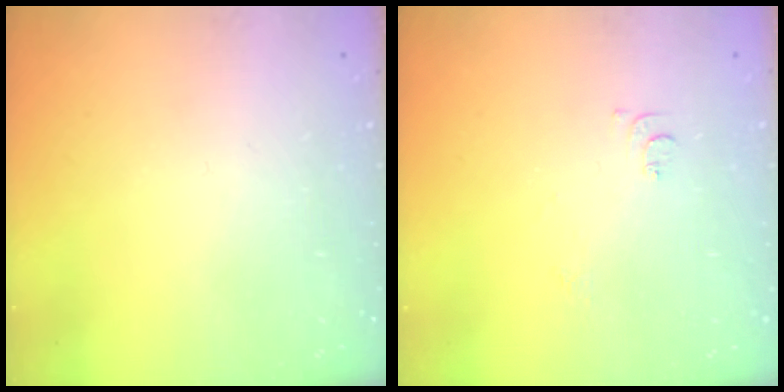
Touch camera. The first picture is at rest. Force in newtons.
{"total": 5.7, "press": 5.6, "slide": 0.7}